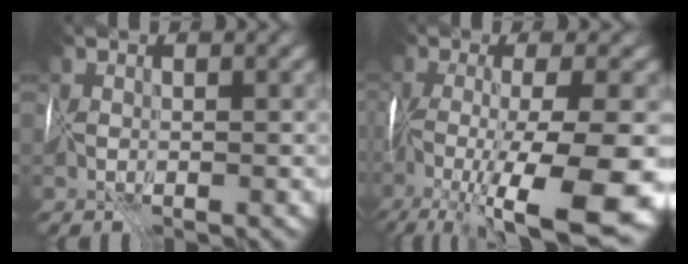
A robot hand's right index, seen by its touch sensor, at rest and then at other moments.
{"total": 13.8, "force": [-6.8, 2.6, 11.7], "torque": [-0.219, -0.021, -0.100]}